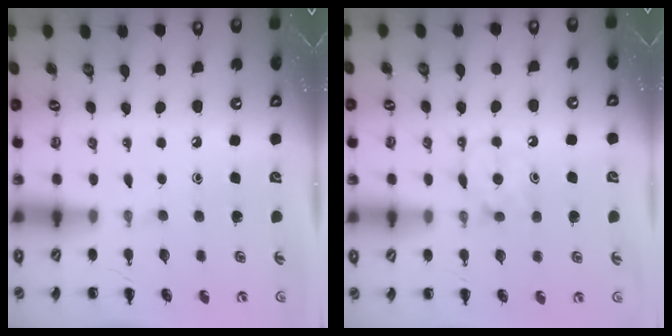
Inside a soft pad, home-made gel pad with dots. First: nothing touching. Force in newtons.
{"total": 6.8, "press": 6.6, "slide": 1.8}